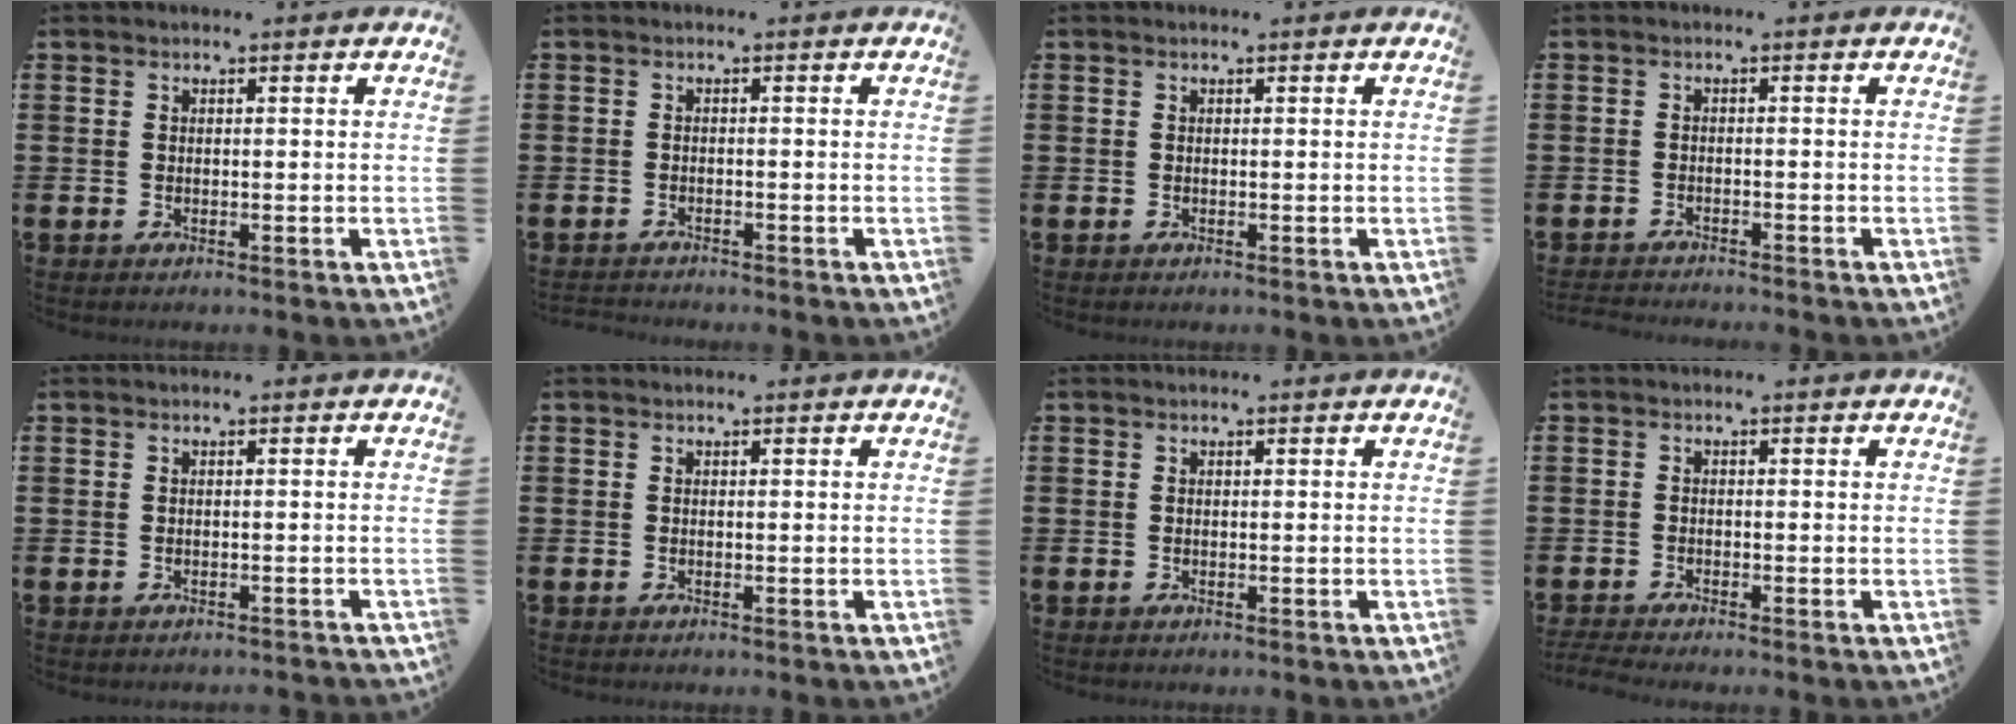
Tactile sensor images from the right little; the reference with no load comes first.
{"total": 0.9, "force": [-0.9, 0.0, 0.0], "torque": [-0.003, 0.000, -0.019]}
{"total": 0.0}
{"total": 1.1, "force": [-1.0, -0.2, 0.1], "torque": [-0.002, 0.001, -0.021]}
{"total": 0.0}
{"total": 0.0}
{"total": 0.0}
{"total": 1.2, "force": [-1.1, 0.0, 0.6], "torque": [-0.009, -0.001, -0.021]}